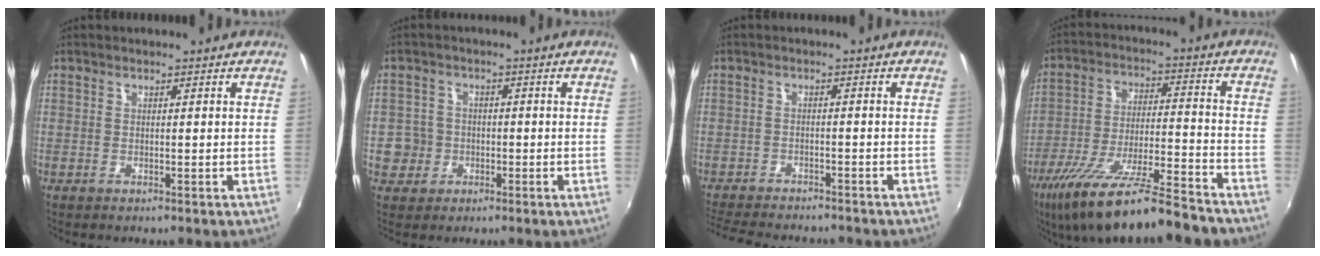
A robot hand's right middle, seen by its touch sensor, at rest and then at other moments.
{"total": 4.7, "force": [-1.2, 4.4, 0.8], "torque": [-0.024, 0.014, -0.018]}
{"total": 10.8, "force": [-9.8, 1.8, 3.9], "torque": [-0.102, -0.023, -0.157]}
{"total": 19.3, "force": [-15.7, 1.8, 11.2], "torque": [-0.211, -0.040, -0.256]}